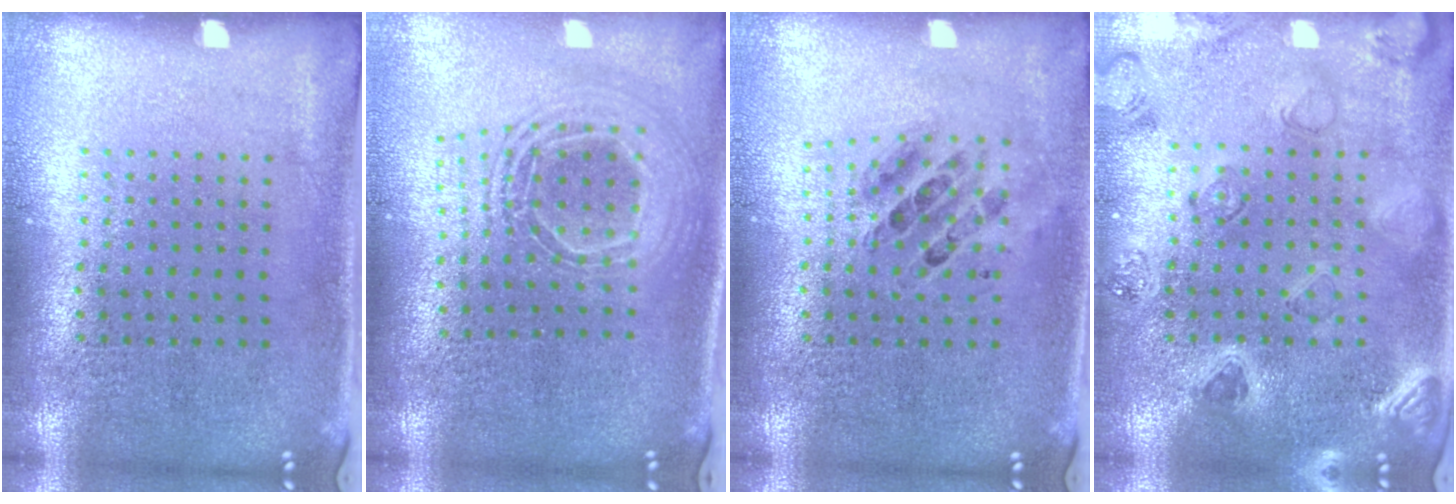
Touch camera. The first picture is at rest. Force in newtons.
{"total": 2.0, "press": 1.6, "slide": 1.2}
{"total": 0.7, "press": 0.6, "slide": 0.2}
{"total": 0.8, "press": 0.7, "slide": 0.3}